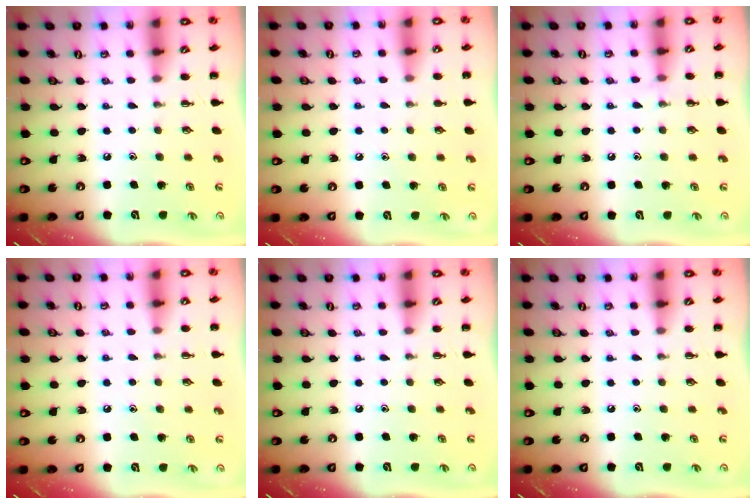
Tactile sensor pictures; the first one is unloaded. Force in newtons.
{"total": 6.2, "press": 5.9, "slide": 1.9}
{"total": 5.4, "press": 5.1, "slide": 1.6}
{"total": 7.0, "press": 6.6, "slide": 2.3}
{"total": 0.0}
{"total": 0.0}